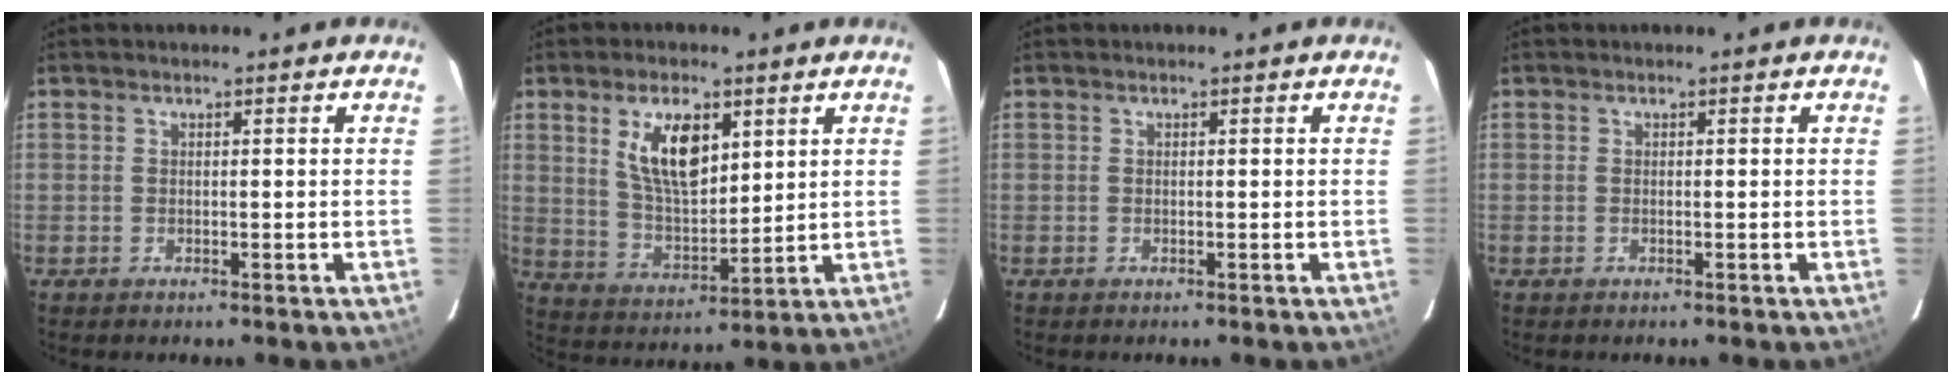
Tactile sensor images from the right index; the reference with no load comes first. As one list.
[{"total": 11.1, "force": [4.7, 5.1, 8.7], "torque": [-0.158, 0.003, 0.098]}, {"total": 0.0}, {"total": 0.0}]